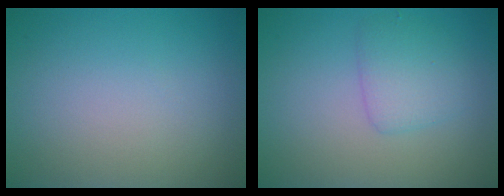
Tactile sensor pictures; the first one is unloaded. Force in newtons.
{"total": 2.6, "press": 2.6, "slide": 0.0}